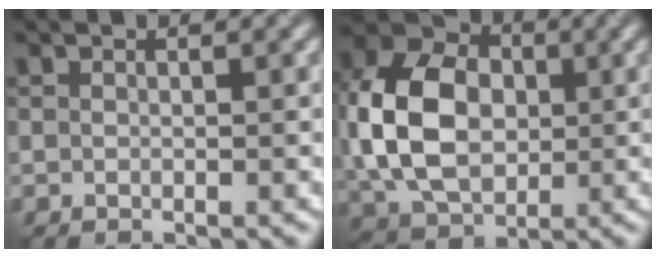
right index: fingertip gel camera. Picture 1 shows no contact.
{"total": 11.2, "force": [-0.3, 8.1, 7.7], "torque": [-0.181, 0.021, -0.005]}